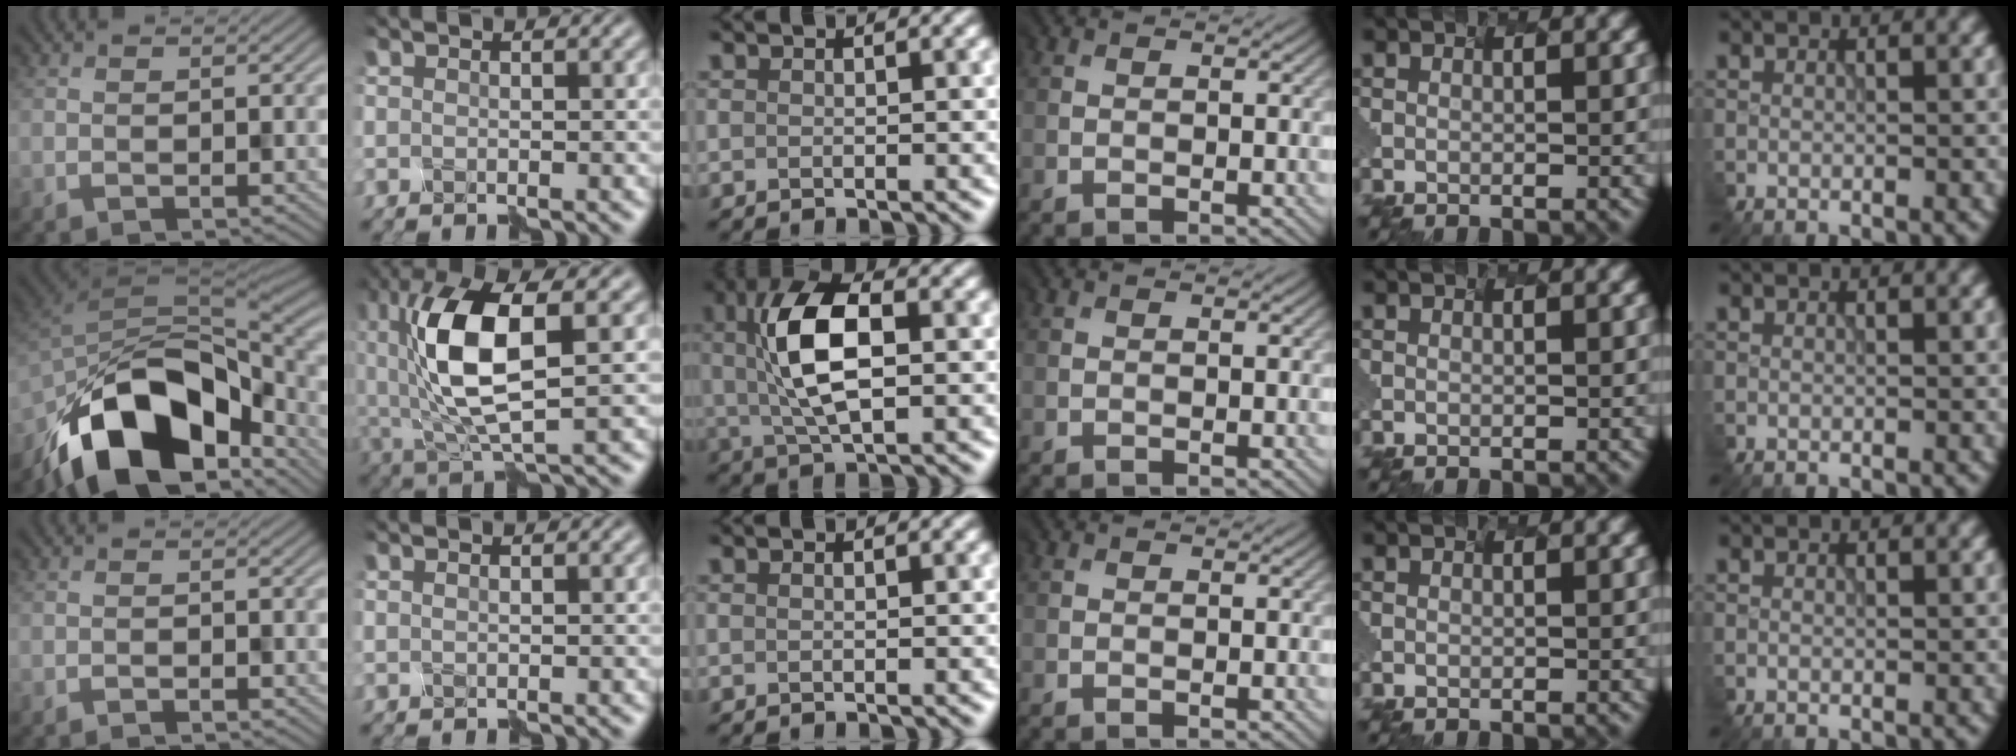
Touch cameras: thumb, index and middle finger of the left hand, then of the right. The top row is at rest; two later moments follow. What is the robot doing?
{"motion": "disassemble", "object": "markers"}